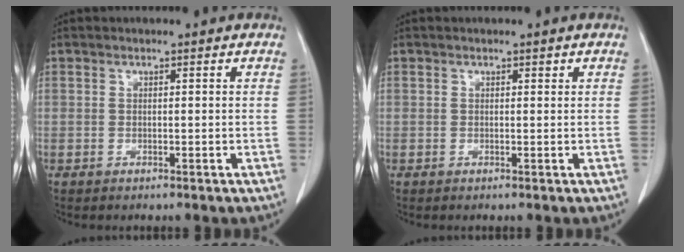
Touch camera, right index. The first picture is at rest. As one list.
[{"total": 0.7, "force": [0.5, 0.3, 0.4], "torque": [-0.006, -0.004, 0.007]}]